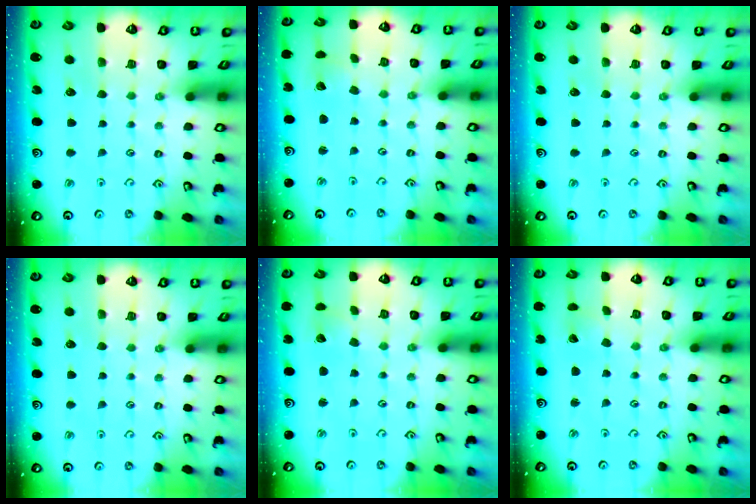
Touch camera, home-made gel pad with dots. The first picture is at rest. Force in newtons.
{"total": 1.8, "press": 1.8, "slide": 0.2}
{"total": 0.0}
{"total": 0.0}
{"total": 2.4, "press": 2.4, "slide": 0.2}
{"total": 1.5, "press": 1.5, "slide": 0.2}